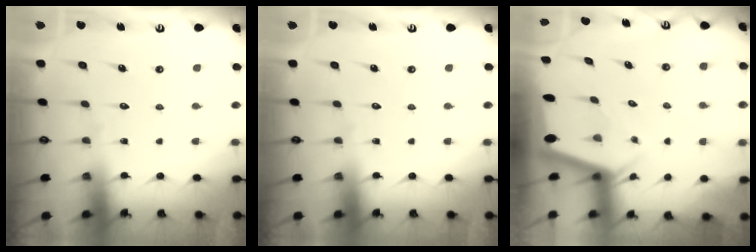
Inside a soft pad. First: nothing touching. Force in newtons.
{"total": 0.0}
{"total": 2.5, "press": 2.5, "slide": 0.2}